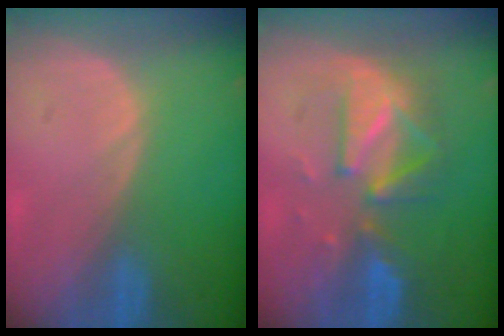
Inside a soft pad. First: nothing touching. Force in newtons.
{"total": 8.2, "press": 8.2, "slide": 0.7}